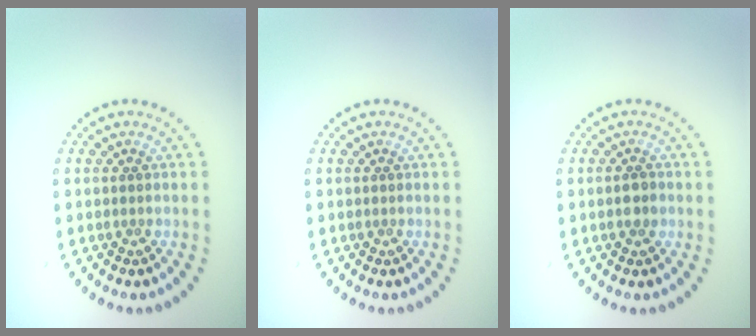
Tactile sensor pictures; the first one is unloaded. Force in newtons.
{"total": 0.0}
{"total": 1.4, "press": 1.4, "slide": 0.2}